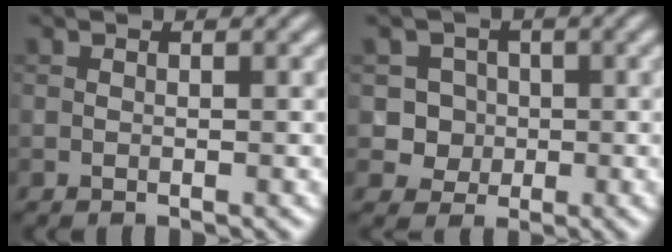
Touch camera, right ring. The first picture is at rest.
{"total": 3.1, "force": [0.1, 3.0, 0.7], "torque": [0.010, 0.004, 0.001]}